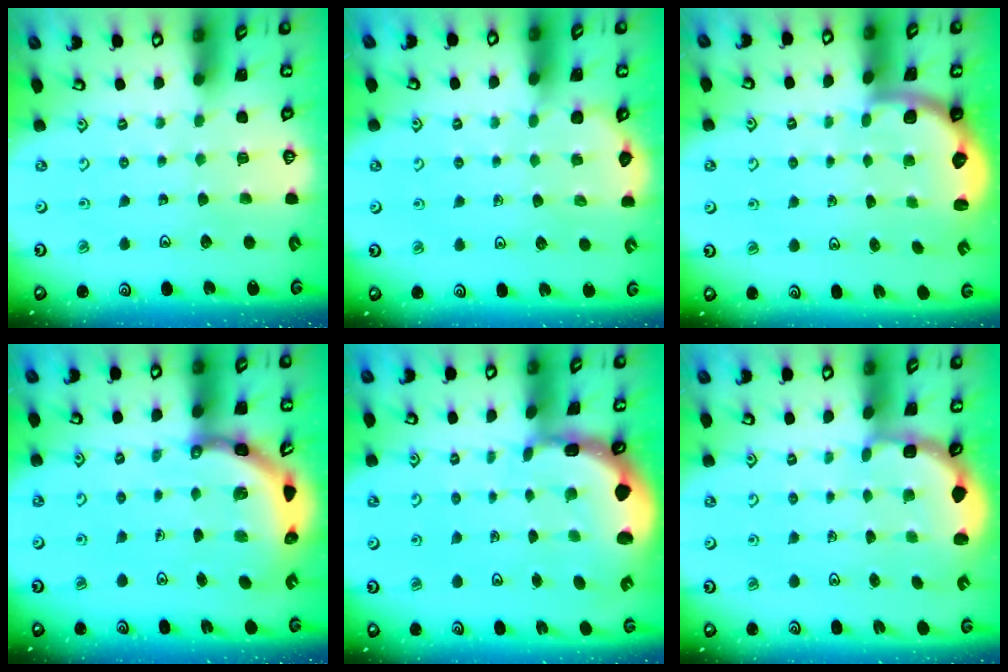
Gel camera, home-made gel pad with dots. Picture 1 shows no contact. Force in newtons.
{"total": 2.0, "press": 2.0, "slide": 0.2}
{"total": 2.3, "press": 2.1, "slide": 0.8}
{"total": 6.0, "press": 5.7, "slide": 1.8}
{"total": 2.5, "press": 2.4, "slide": 0.9}
{"total": 2.8, "press": 2.5, "slide": 1.4}